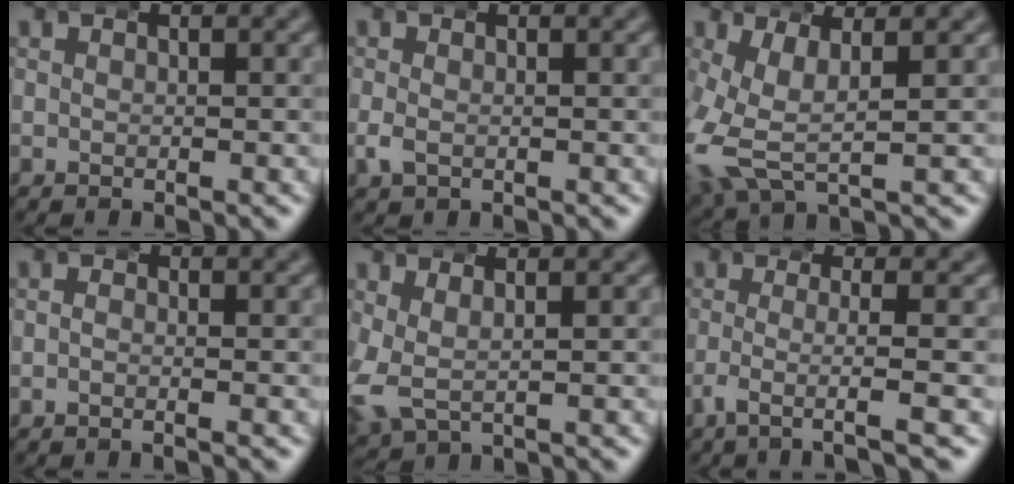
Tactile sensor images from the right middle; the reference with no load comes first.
{"total": 1.4, "force": [-0.4, 1.0, 0.9], "torque": [-0.028, -0.003, -0.005]}
{"total": 6.2, "force": [-0.3, 4.4, 4.4], "torque": [-0.126, -0.027, 0.009]}
{"total": 0.7, "force": [-0.5, 0.1, 0.4], "torque": [-0.005, 0.005, -0.016]}
{"total": 4.0, "force": [0.1, 3.3, 2.3], "torque": [-0.088, -0.019, 0.014]}
{"total": 3.6, "force": [-1.9, -0.3, 3.0], "torque": [-0.063, -0.006, -0.032]}